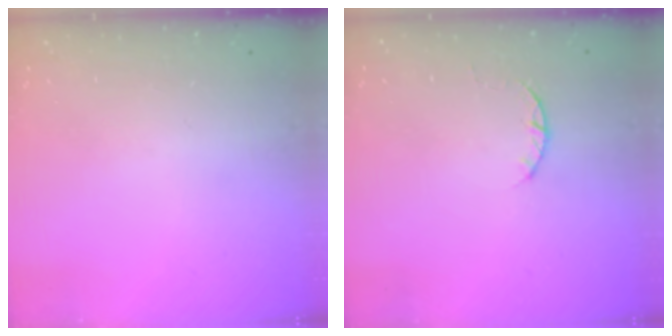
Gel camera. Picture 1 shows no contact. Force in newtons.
{"total": 2.3, "press": 2.3, "slide": 0.4}